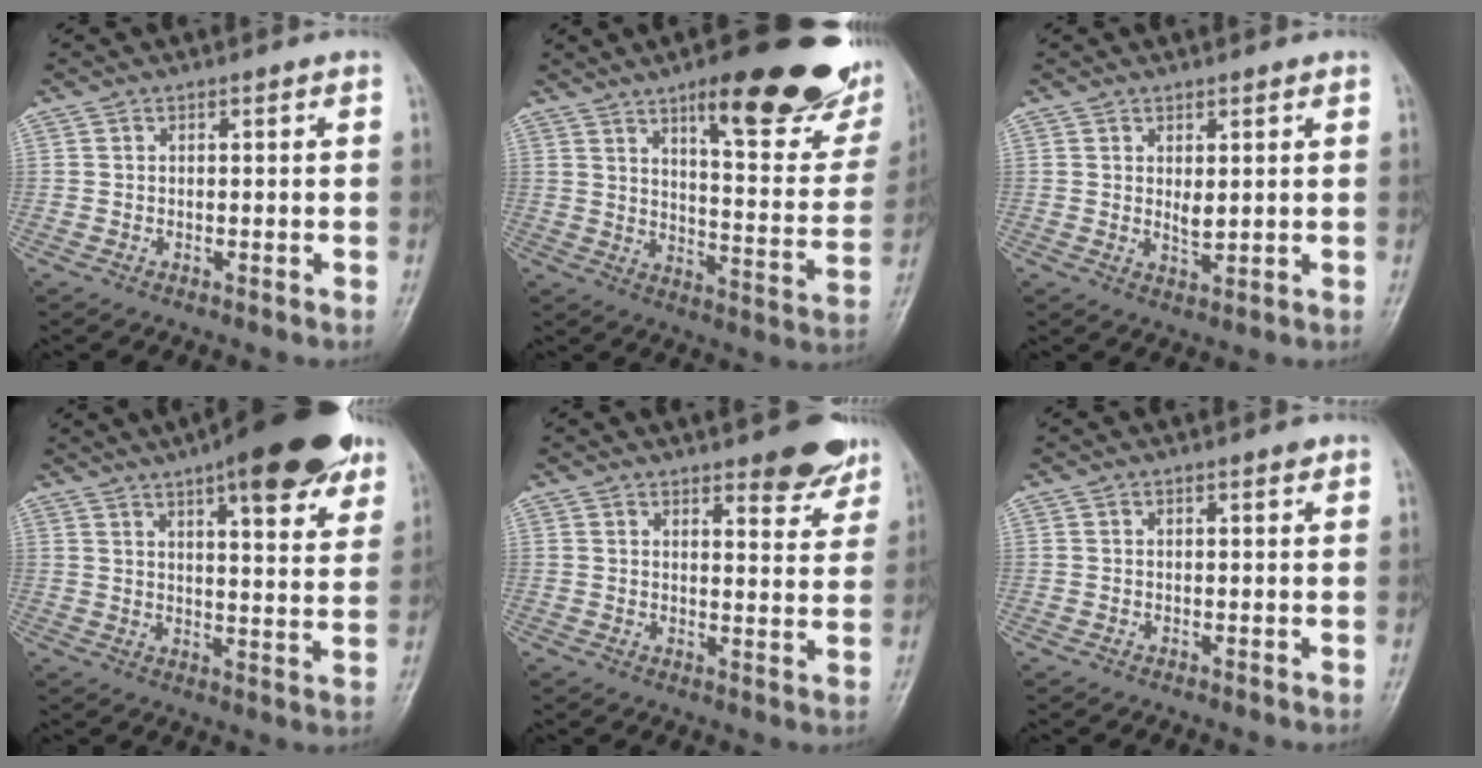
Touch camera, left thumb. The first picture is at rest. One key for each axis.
{"total": 26.1, "fx": 16.0, "fy": 7.4, "fz": 19.2, "tx": -0.218, "ty": -0.070, "tz": 0.220}
{"total": 2.7, "fx": 0.8, "fy": 1.2, "fz": 2.2, "tx": -0.033, "ty": -0.011, "tz": 0.016}
{"total": 19.3, "fx": 12.1, "fy": 5.7, "fz": 14.0, "tx": -0.167, "ty": -0.034, "tz": 0.160}
{"total": 7.3, "fx": 5.5, "fy": 2.5, "fz": 4.2, "tx": -0.027, "ty": -0.037, "tz": 0.067}
{"total": 0.7, "fx": 0.5, "fy": 0.2, "fz": 0.5, "tx": -0.007, "ty": -0.002, "tz": 0.006}